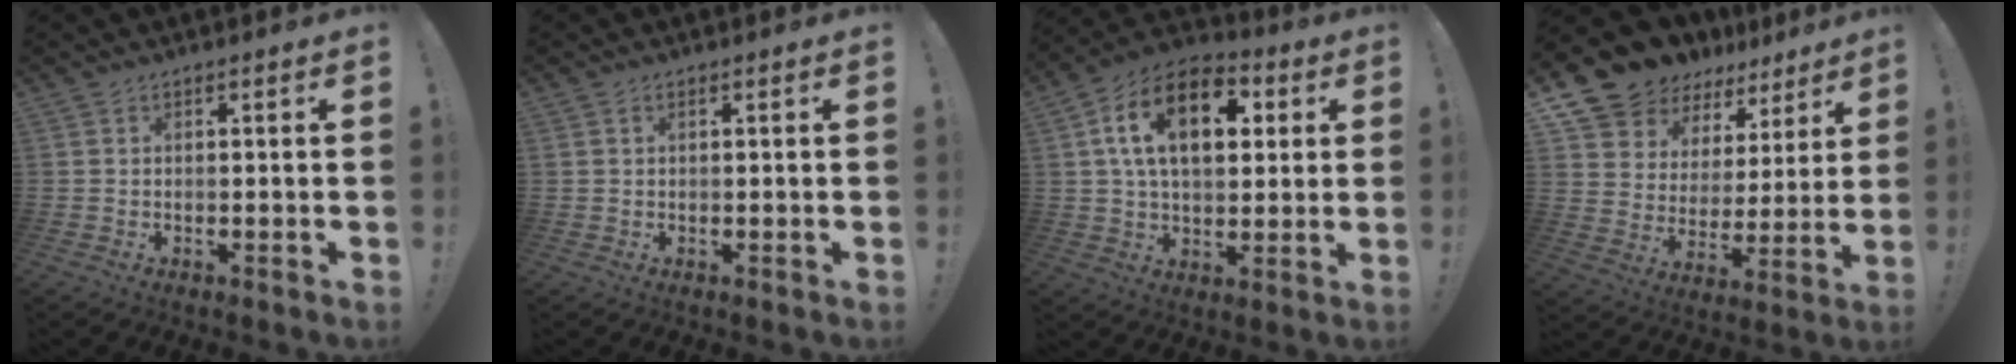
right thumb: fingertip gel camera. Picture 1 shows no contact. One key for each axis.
{"total": 0.9, "fx": 0.5, "fy": 0.5, "fz": 0.6, "tx": -0.016, "ty": 0.003, "tz": 0.010}
{"total": 18.1, "fx": 5.2, "fy": 11.0, "fz": 13.4, "tx": -0.226, "ty": 0.000, "tz": 0.087}
{"total": 12.1, "fx": 10.7, "fy": 5.6, "fz": 1.2, "tx": -0.047, "ty": -0.098, "tz": 0.204}